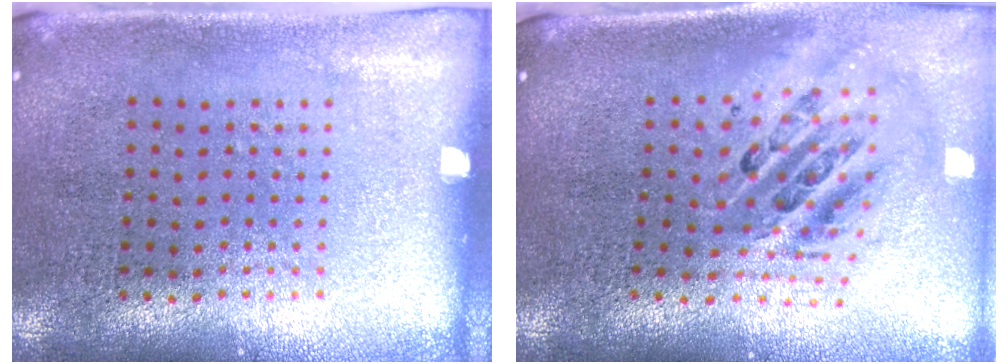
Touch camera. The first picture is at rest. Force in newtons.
{"total": 2.5, "press": 1.7, "slide": 1.8}